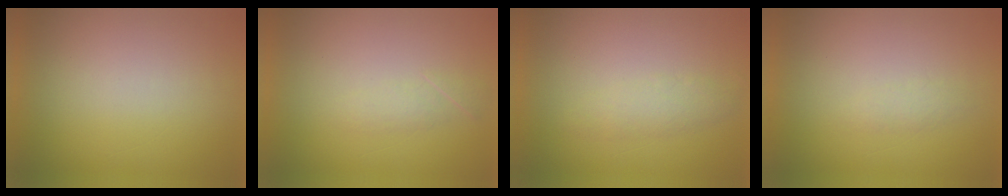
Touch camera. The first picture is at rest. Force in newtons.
{"total": 1.8}
{"total": 2.5}
{"total": 1.5}